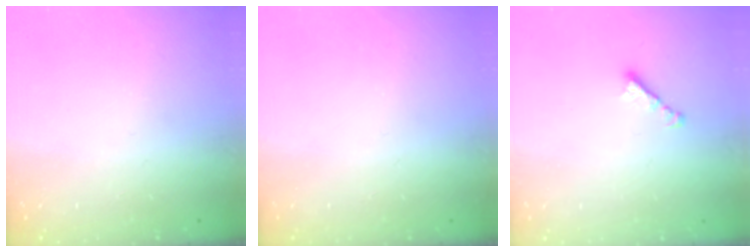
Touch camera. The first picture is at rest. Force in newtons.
{"total": 0.0}
{"total": 2.1, "press": 2.0, "slide": 0.6}